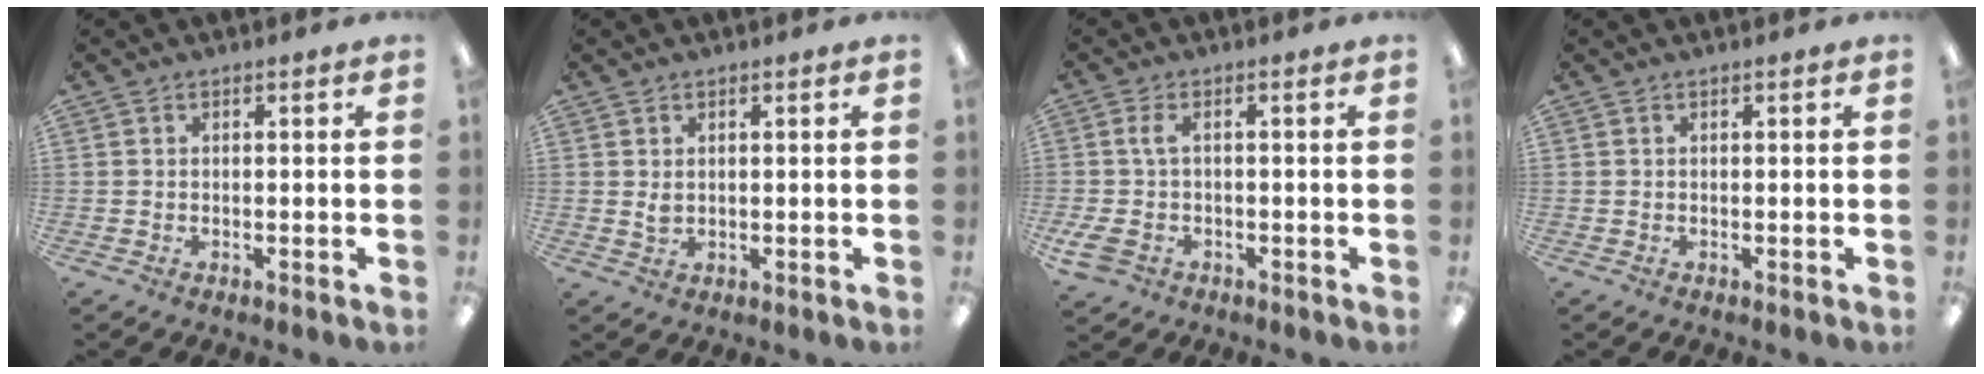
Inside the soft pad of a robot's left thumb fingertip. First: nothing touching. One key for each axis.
{"total": 1.8, "fx": 0.7, "fy": 1.1, "fz": 1.2, "tx": -0.020, "ty": 0.000, "tz": 0.011}
{"total": 6.0, "fx": -0.4, "fy": 3.4, "fz": 4.9, "tx": -0.120, "ty": -0.002, "tz": -0.013}
{"total": 0.0}